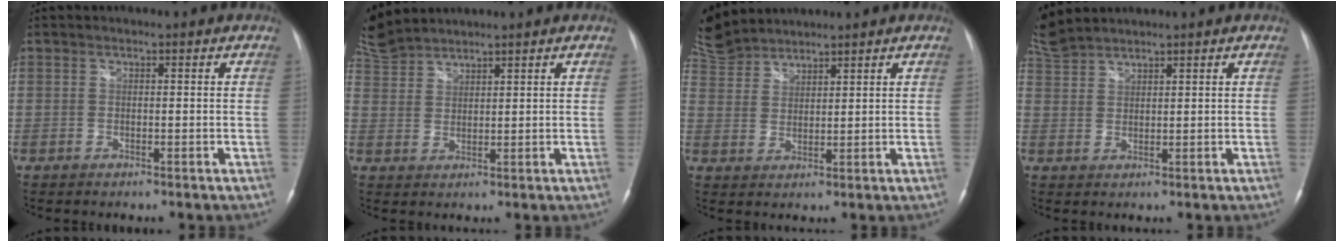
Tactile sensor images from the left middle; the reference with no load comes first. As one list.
[{"total": 7.3, "force": [7.1, 1.4, 1.2], "torque": [-0.043, 0.017, 0.151]}, {"total": 8.3, "force": [8.0, 2.1, 1.2], "torque": [-0.039, 0.017, 0.167]}, {"total": 6.0, "force": [5.8, 0.8, 1.2], "torque": [-0.042, 0.018, 0.124]}]